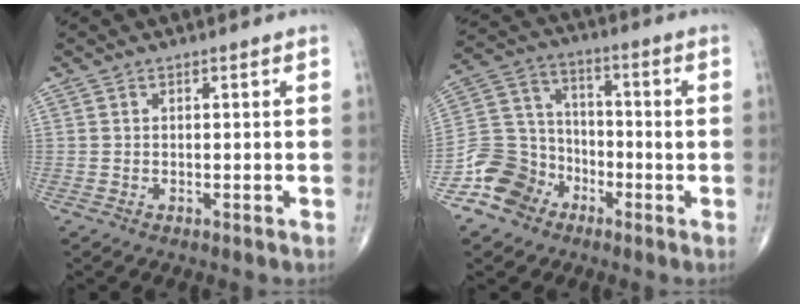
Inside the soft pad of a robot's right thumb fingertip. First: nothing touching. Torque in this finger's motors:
{"motor_torque": [2.67, 2.34, 0.58, -0.68, 0.05]}